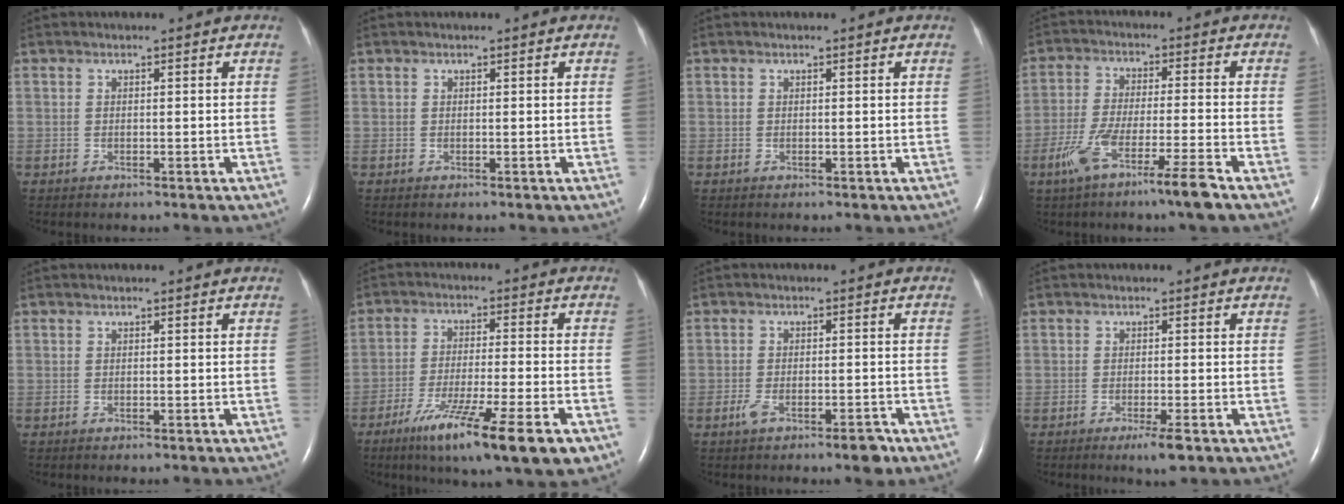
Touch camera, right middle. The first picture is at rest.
{"total": 0.0}
{"total": 0.0}
{"total": 9.0, "force": [-5.6, -0.3, 7.1], "torque": [-0.139, -0.016, -0.104]}
{"total": 0.0}
{"total": 14.8, "force": [-8.5, 0.6, 12.1], "torque": [-0.184, -0.041, -0.137]}
{"total": 4.5, "force": [-2.8, 1.2, 3.4], "torque": [-0.059, -0.001, -0.043]}
{"total": 3.0, "force": [-1.7, 0.1, 2.4], "torque": [-0.040, -0.008, -0.026]}